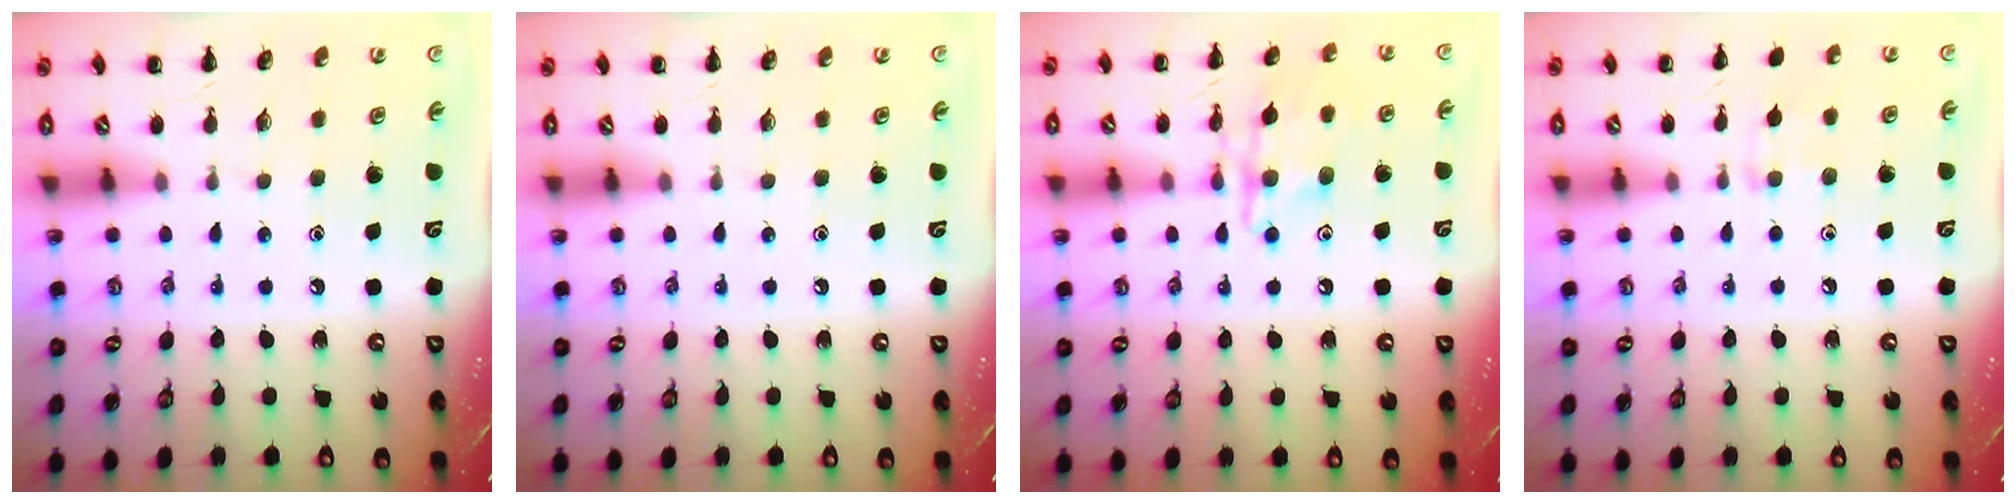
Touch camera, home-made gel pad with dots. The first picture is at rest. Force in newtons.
{"total": 0.0}
{"total": 13.2, "press": 13.2, "slide": 0.8}
{"total": 6.3, "press": 6.0, "slide": 2.2}